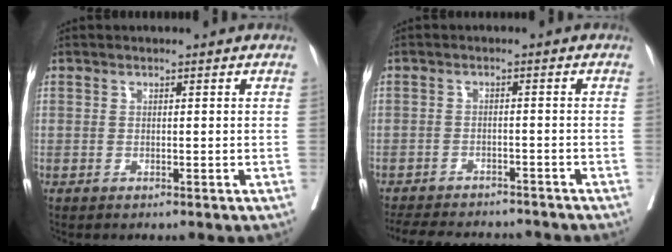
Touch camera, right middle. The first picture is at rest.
{"total": 13.7, "force": [-12.4, 3.5, 4.7], "torque": [-0.097, -0.004, -0.167]}